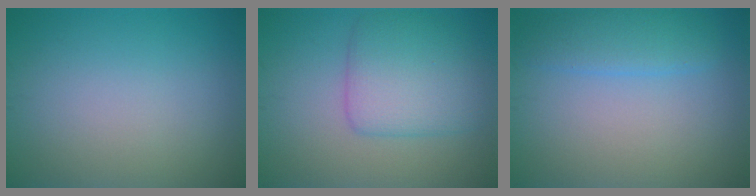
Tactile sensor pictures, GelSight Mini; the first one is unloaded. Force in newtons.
{"total": 5.2, "press": 5.2, "slide": 0.1}
{"total": 2.8, "press": 2.8, "slide": 0.3}